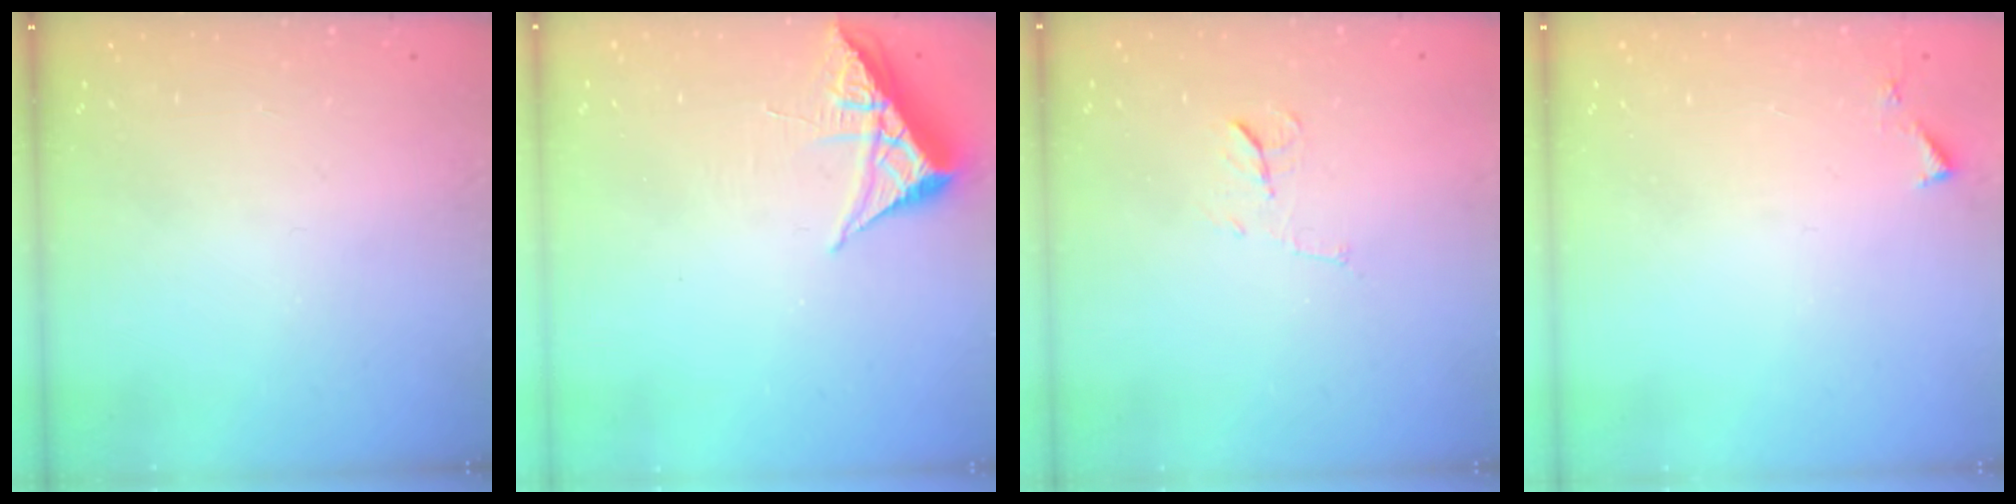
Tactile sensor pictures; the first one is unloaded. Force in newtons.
{"total": 6.1, "press": 6.0, "slide": 0.7}
{"total": 5.6, "press": 5.6, "slide": 0.4}
{"total": 3.2, "press": 3.2, "slide": 0.2}